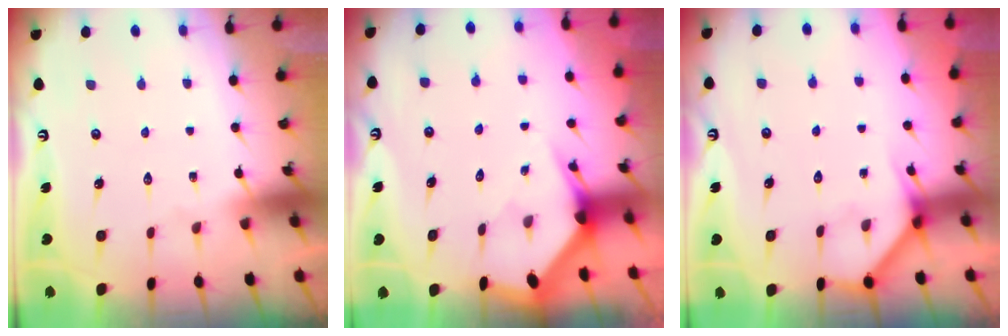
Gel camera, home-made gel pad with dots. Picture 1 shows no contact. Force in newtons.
{"total": 2.9, "press": 2.9, "slide": 0.1}
{"total": 3.3, "press": 3.3, "slide": 0.2}